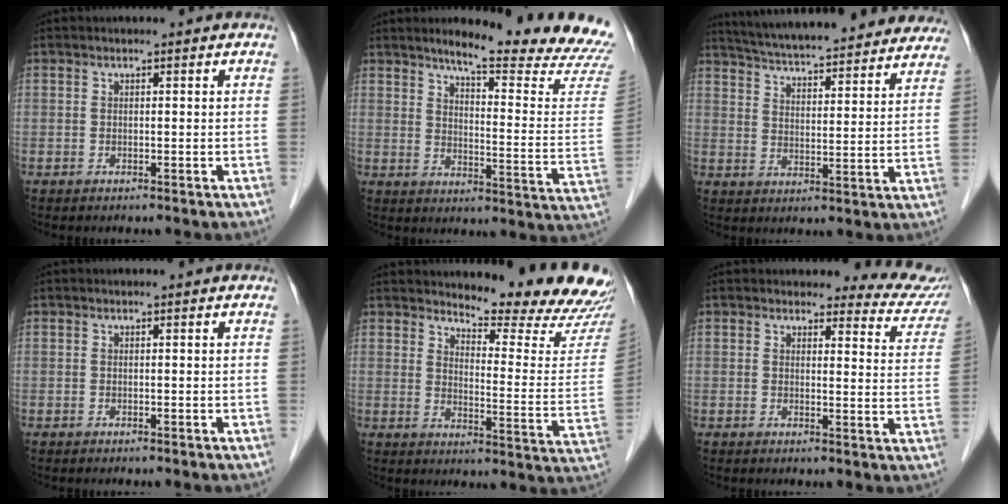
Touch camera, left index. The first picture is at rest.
{"total": 19.0, "force": [17.4, -0.3, 7.8], "torque": [-0.109, -0.101, 0.204]}
{"total": 28.7, "force": [26.1, 4.6, 11.0], "torque": [-0.181, -0.023, 0.333]}
{"total": 0.0}
{"total": 17.2, "force": [16.4, 1.5, 5.0], "torque": [-0.059, -0.110, 0.183]}
{"total": 9.0, "force": [8.7, 2.3, 0.4], "torque": [0.033, -0.046, 0.060]}